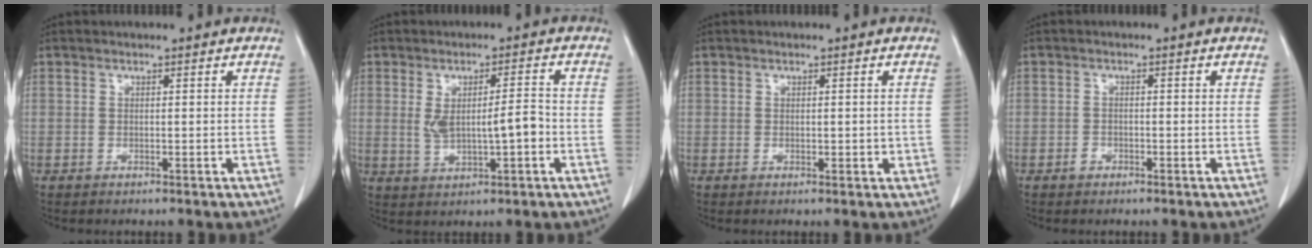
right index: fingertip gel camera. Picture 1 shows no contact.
{"total": 6.0, "force": [-0.4, 1.5, 5.8], "torque": [-0.102, 0.007, 0.005]}
{"total": 1.4, "force": [0.0, 0.8, 1.1], "torque": [-0.015, -0.002, 0.003]}
{"total": 1.2, "force": [-0.6, 1.0, 0.2], "torque": [-0.002, 0.005, -0.010]}